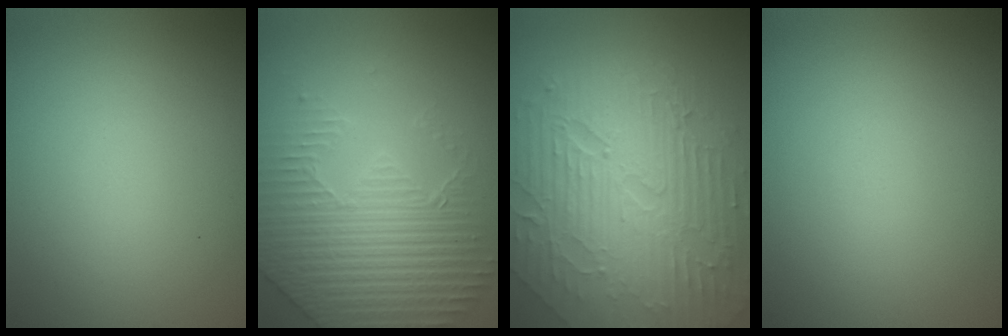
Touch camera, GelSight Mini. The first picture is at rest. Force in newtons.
{"total": 4.7, "press": 4.6, "slide": 1.1}
{"total": 9.8, "press": 6.5, "slide": 7.4}
{"total": 0.0}